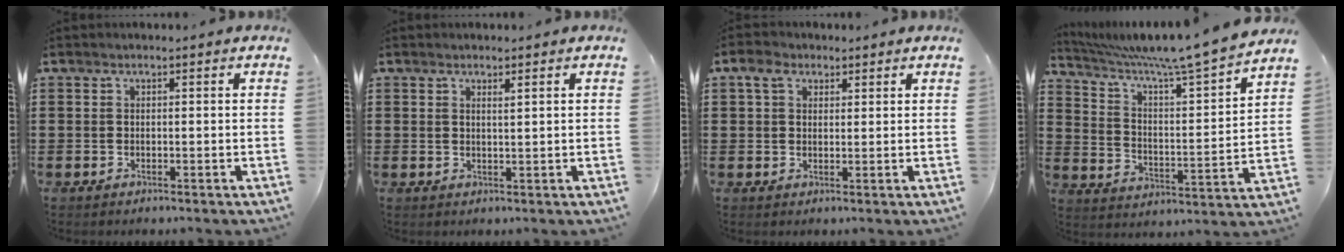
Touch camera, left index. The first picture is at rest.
{"total": 1.3, "force": [1.0, -0.1, 0.9], "torque": [-0.018, -0.002, 0.019]}
{"total": 3.5, "force": [2.0, 2.4, 1.6], "torque": [-0.042, 0.014, 0.034]}
{"total": 7.1, "force": [6.4, -0.6, 3.2], "torque": [-0.090, -0.051, 0.099]}